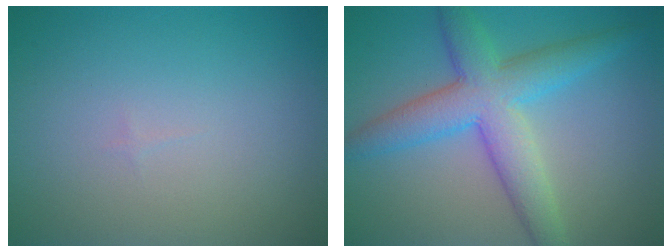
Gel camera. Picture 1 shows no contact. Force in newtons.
{"total": 6.5, "press": 6.5, "slide": 0.1}